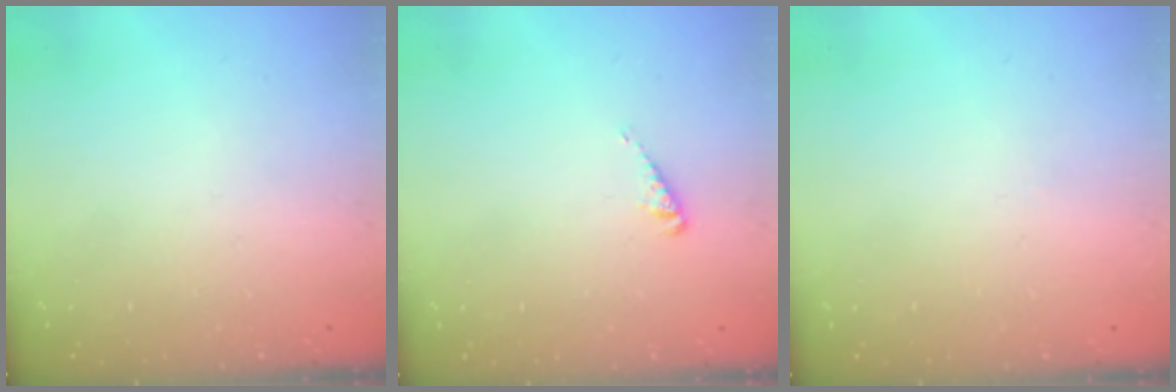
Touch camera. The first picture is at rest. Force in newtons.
{"total": 2.8, "press": 2.8, "slide": 0.3}
{"total": 0.0}